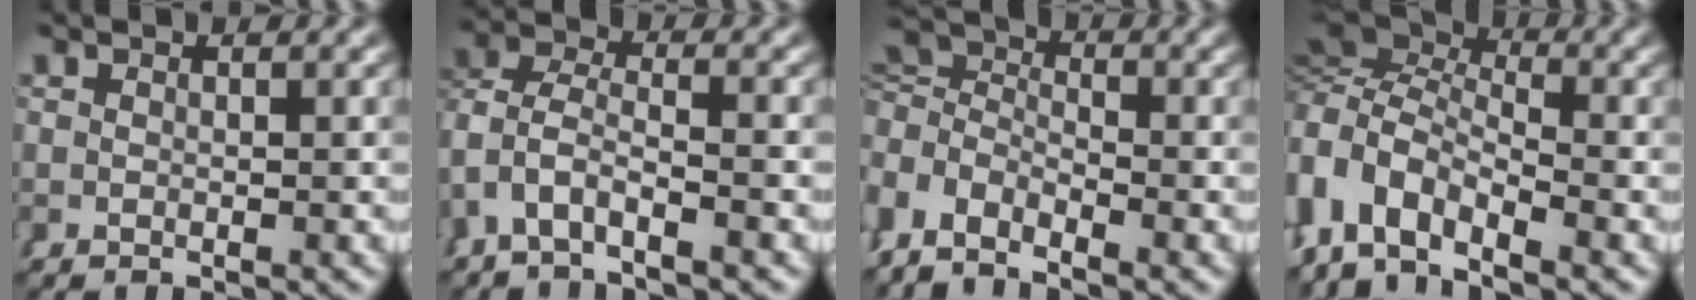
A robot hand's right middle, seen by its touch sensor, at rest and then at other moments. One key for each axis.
{"total": 5.0, "fx": -1.4, "fy": 3.7, "fz": 3.0, "tx": -0.086, "ty": -0.022, "tz": -0.023}
{"total": 5.4, "fx": 0.7, "fy": 4.6, "fz": 2.7, "tx": -0.066, "ty": -0.010, "tz": 0.004}
{"total": 7.2, "fx": -1.3, "fy": 5.4, "fz": 4.6, "tx": -0.117, "ty": -0.024, "tz": -0.019}